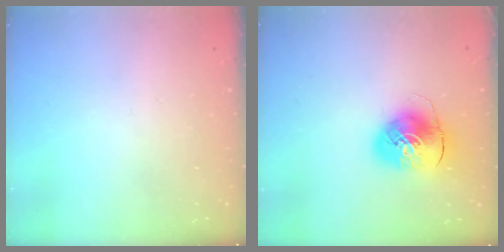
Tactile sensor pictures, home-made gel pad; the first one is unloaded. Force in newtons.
{"total": 9.8, "press": 9.7, "slide": 1.5}